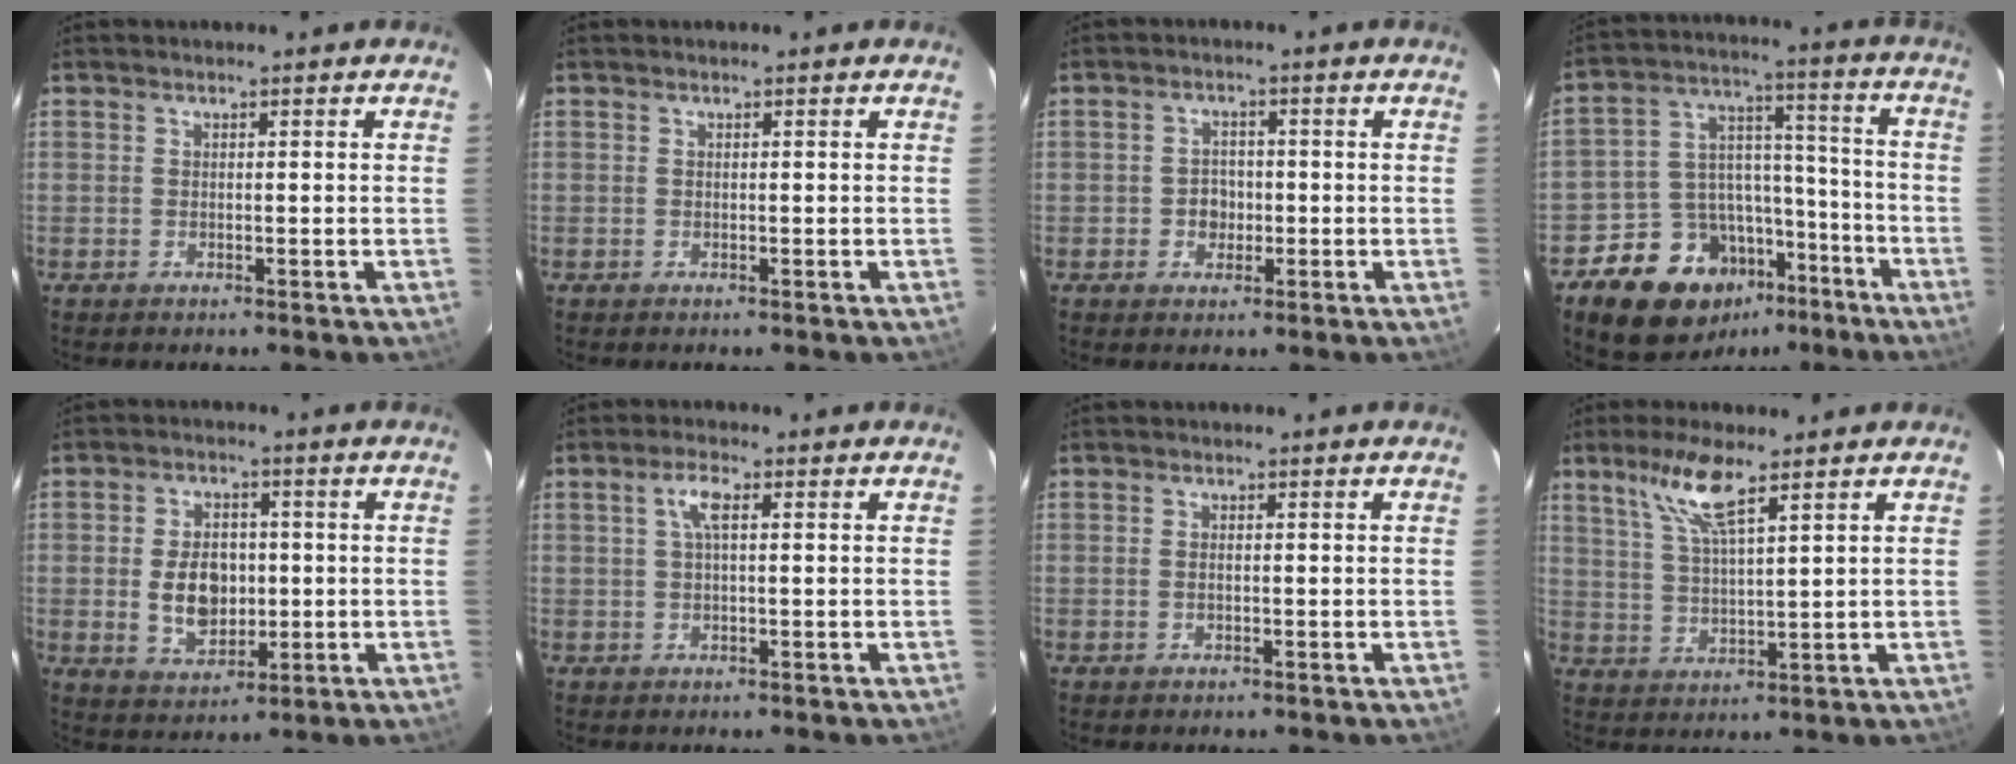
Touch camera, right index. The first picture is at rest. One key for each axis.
{"total": 0.0}
{"total": 3.2, "fx": -0.7, "fy": 2.9, "fz": 1.2, "tx": -0.022, "ty": 0.010, "tz": -0.008}
{"total": 17.3, "fx": -10.6, "fy": 12.0, "fz": 6.6, "tx": -0.141, "ty": 0.059, "tz": -0.147}
{"total": 8.8, "fx": -0.5, "fy": 5.9, "fz": 6.5, "tx": -0.127, "ty": 0.004, "tz": 0.002}
{"total": 3.2, "fx": 0.8, "fy": 0.9, "fz": 3.0, "tx": -0.062, "ty": 0.009, "tz": 0.015}
{"total": 0.9, "fx": -0.2, "fy": 0.4, "fz": 0.8, "tx": -0.017, "ty": 0.000, "tz": -0.004}
{"total": 8.1, "fx": 5.1, "fy": 1.2, "fz": 6.2, "tx": -0.124, "ty": 0.004, "tz": 0.103}